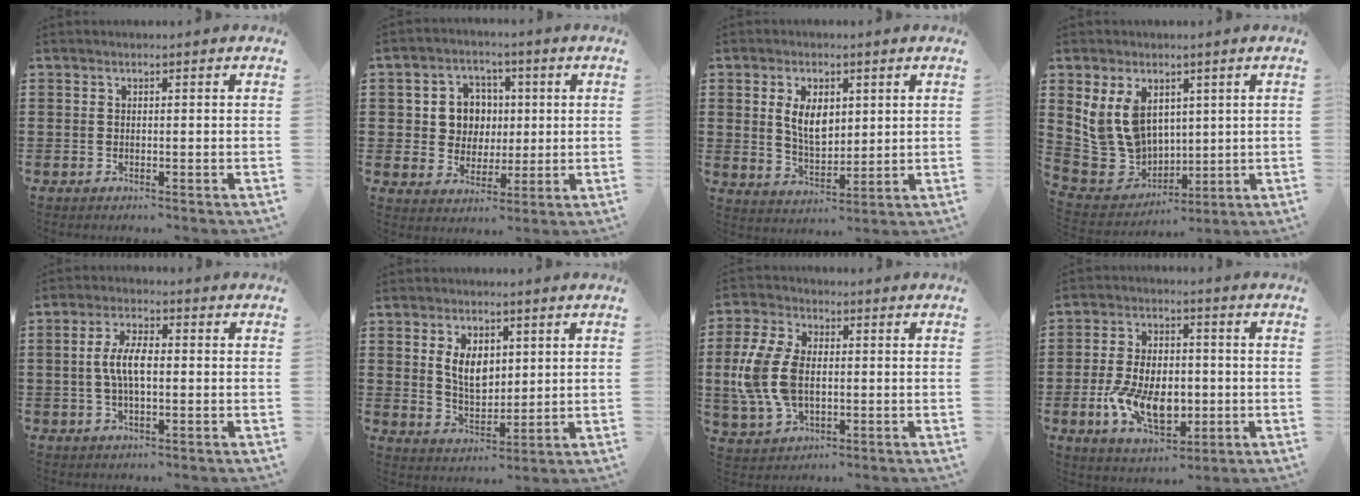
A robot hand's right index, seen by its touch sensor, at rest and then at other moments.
{"total": 6.3, "force": [0.8, 5.8, 2.1], "torque": [-0.060, 0.017, 0.012]}
{"total": 6.3, "force": [1.6, 3.6, 4.9], "torque": [-0.089, 0.004, 0.024]}
{"total": 10.6, "force": [3.3, 8.1, 5.9], "torque": [-0.170, 0.007, 0.064]}
{"total": 6.1, "force": [-0.1, 2.4, 5.6], "torque": [-0.124, -0.002, -0.010]}
{"total": 6.2, "force": [1.7, 3.8, 4.6], "torque": [-0.087, 0.005, 0.027]}
{"total": 10.5, "force": [-0.1, 6.6, 8.1], "torque": [-0.207, 0.003, -0.009]}
{"total": 10.5, "force": [-2.5, 6.0, 8.2], "torque": [-0.177, 0.005, -0.043]}